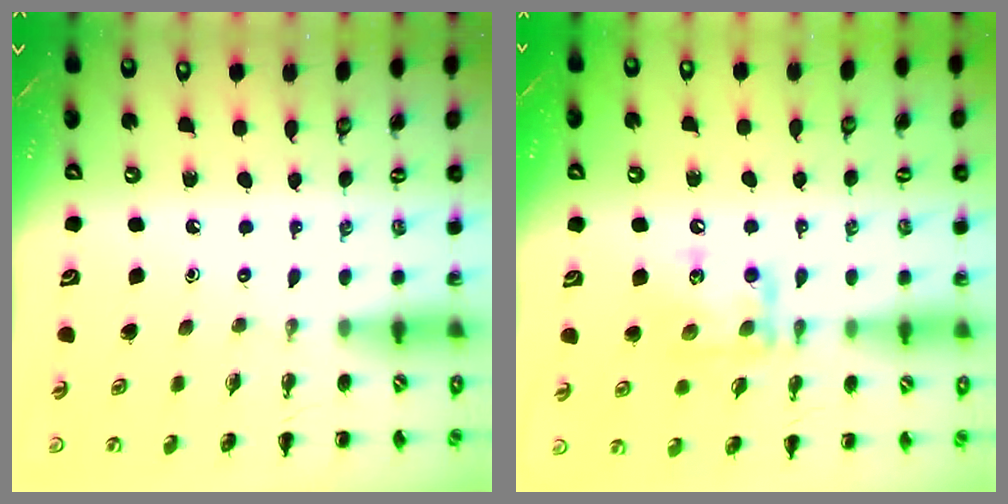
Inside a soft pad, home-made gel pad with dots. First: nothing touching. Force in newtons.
{"total": 13.4, "press": 13.3, "slide": 1.3}